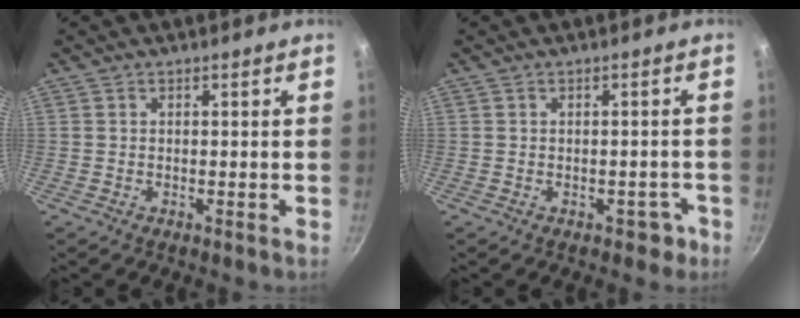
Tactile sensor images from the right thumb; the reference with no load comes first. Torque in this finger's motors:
{"motor_torque": [0.55, -0.19, -0.04, 0.01, 0.10]}